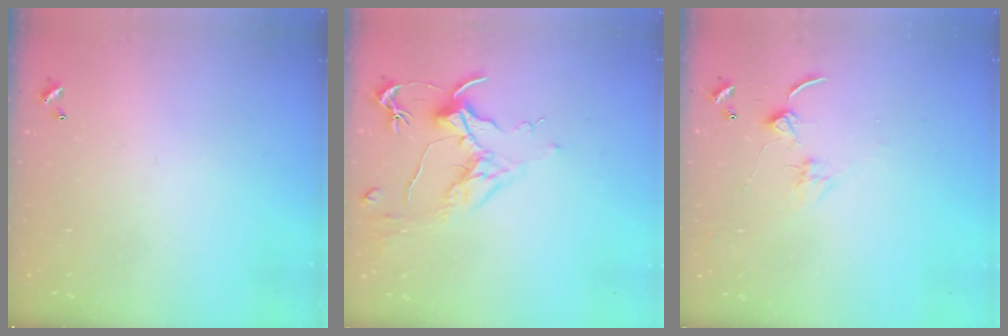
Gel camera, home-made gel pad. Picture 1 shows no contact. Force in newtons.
{"total": 1.6, "press": 1.4, "slide": 0.9}
{"total": 2.4, "press": 2.3, "slide": 0.4}